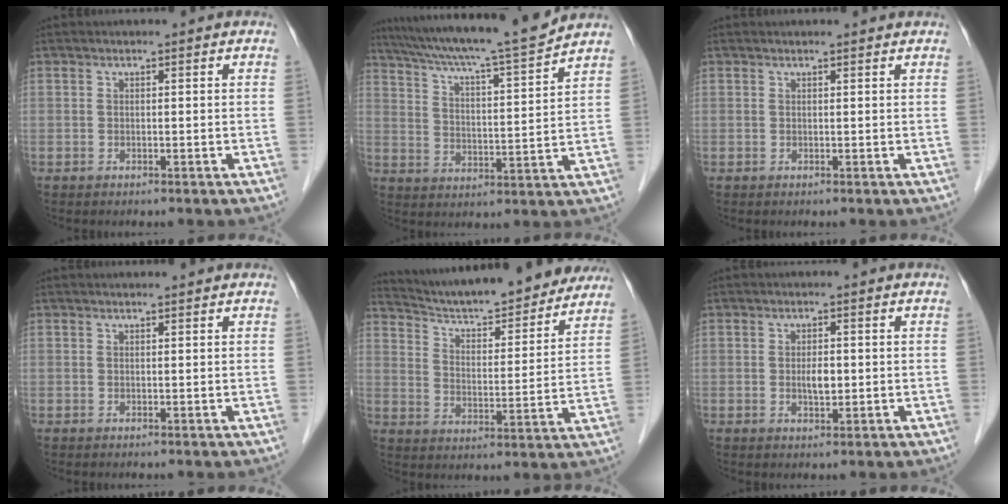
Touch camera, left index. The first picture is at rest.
{"total": 16.6, "force": [15.0, -0.9, 7.2], "torque": [-0.126, -0.012, 0.230]}
{"total": 1.7, "force": [1.7, 0.1, 0.3], "torque": [-0.011, 0.008, 0.019]}
{"total": 1.1, "force": [1.1, -0.1, 0.3], "torque": [-0.007, 0.005, 0.018]}
{"total": 21.1, "force": [19.4, 3.1, 7.6], "torque": [-0.119, -0.004, 0.274]}
{"total": 2.3, "force": [0.0, 0.9, 2.1], "torque": [-0.041, -0.001, 0.001]}